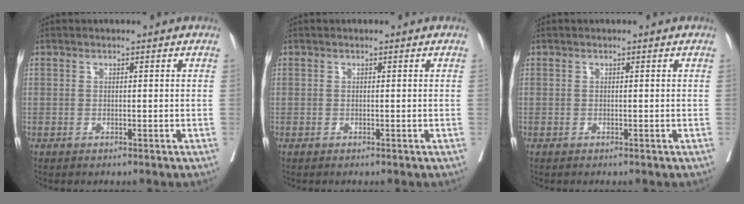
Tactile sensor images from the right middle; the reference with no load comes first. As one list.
[{"total": 0.0}, {"total": 0.0}]